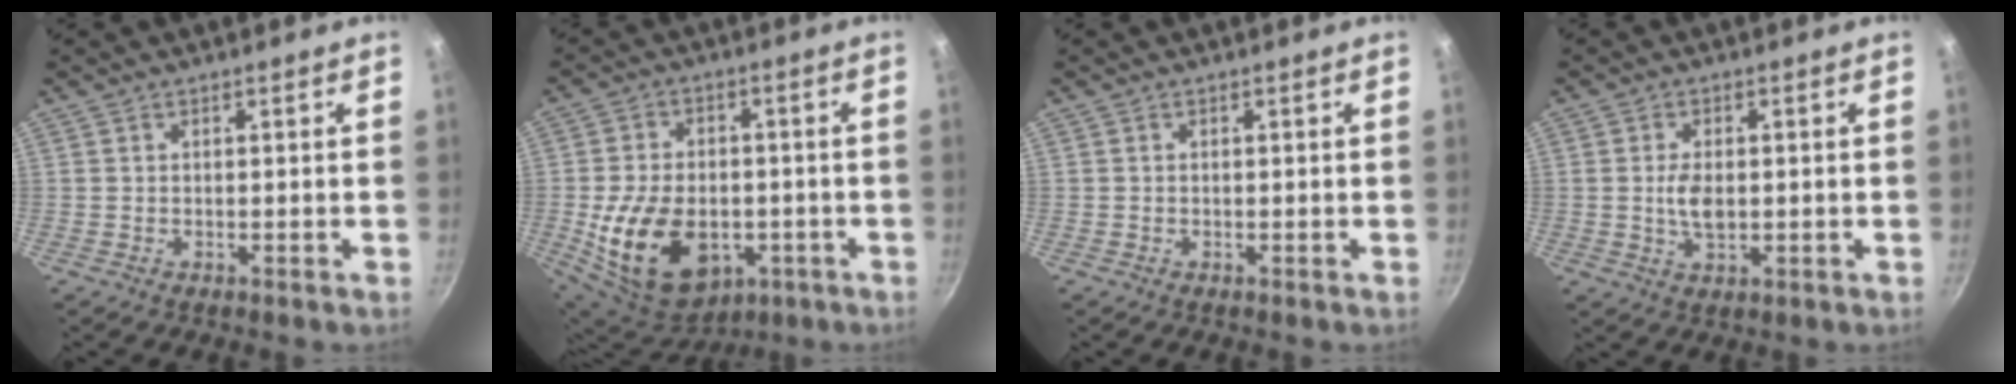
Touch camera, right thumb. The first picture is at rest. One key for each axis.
{"total": 19.3, "fx": -4.4, "fy": 13.2, "fz": 13.4, "tx": -0.224, "ty": 0.010, "tz": -0.053}
{"total": 0.0}
{"total": 4.6, "fx": 0.0, "fy": 2.7, "fz": 3.8, "tx": -0.071, "ty": -0.003, "tz": 0.002}